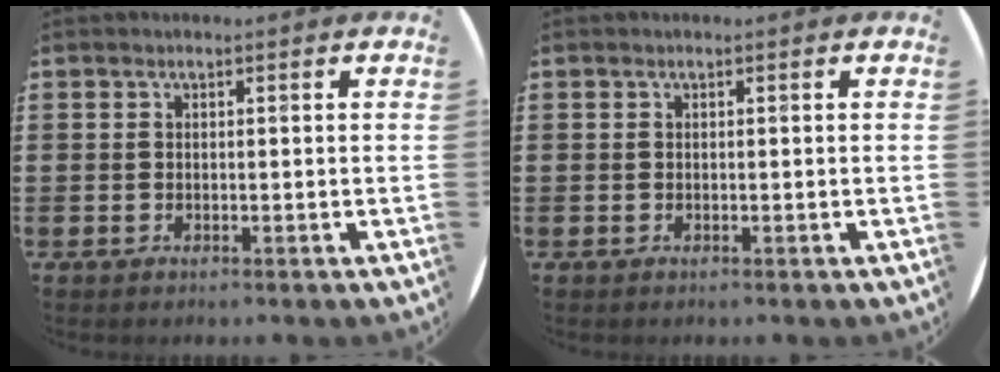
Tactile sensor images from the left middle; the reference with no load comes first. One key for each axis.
{"total": 0.0}